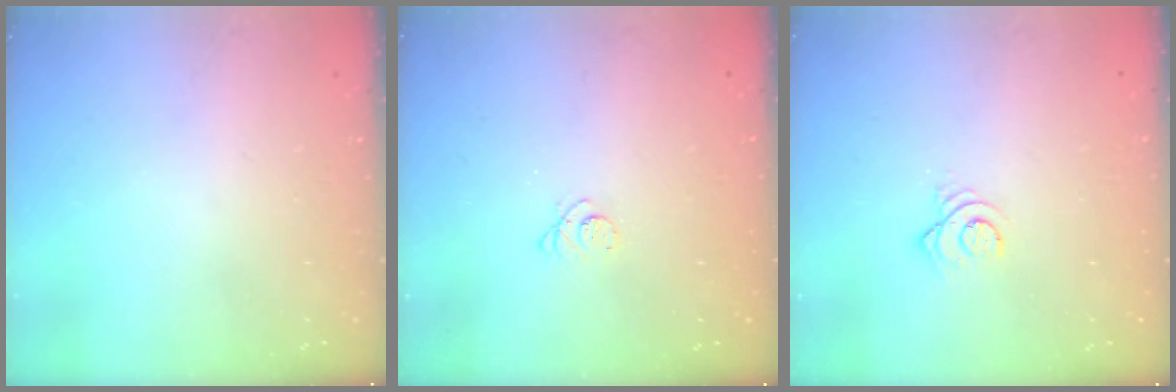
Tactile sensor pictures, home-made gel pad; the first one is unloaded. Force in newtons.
{"total": 2.5, "press": 2.5, "slide": 0.3}
{"total": 2.9, "press": 2.9, "slide": 0.1}